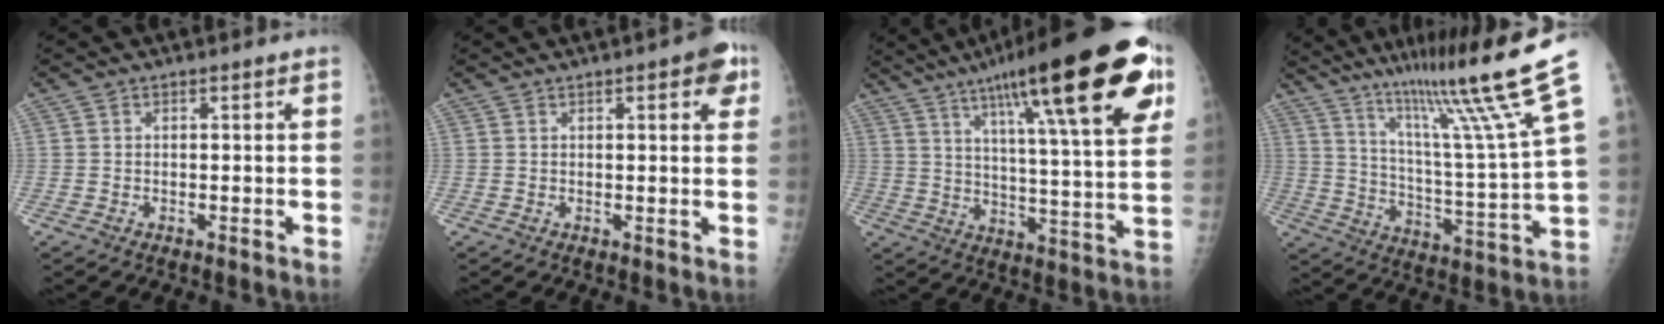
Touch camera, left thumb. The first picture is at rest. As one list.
[{"total": 5.1, "force": [2.3, 1.8, 4.2], "torque": [-0.034, -0.002, 0.019]}, {"total": 28.9, "force": [14.8, 5.7, 24.2], "torque": [-0.349, -0.021, 0.222]}, {"total": 21.9, "force": [14.4, -1.1, 16.4], "torque": [-0.240, -0.085, 0.228]}]